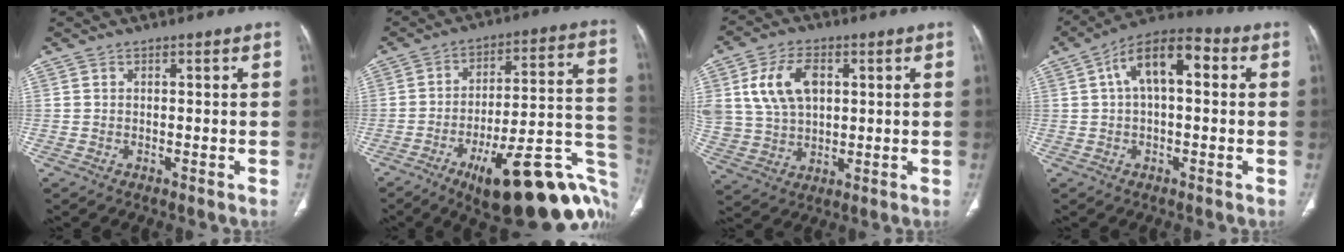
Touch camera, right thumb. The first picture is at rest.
{"total": 28.0, "force": [-12.6, 8.8, 23.4], "torque": [-0.232, 0.068, -0.172]}
{"total": 11.9, "force": [3.5, 8.0, 8.1], "torque": [-0.142, -0.002, 0.073]}
{"total": 11.3, "force": [2.5, 5.5, 9.6], "torque": [-0.157, 0.035, 0.031]}